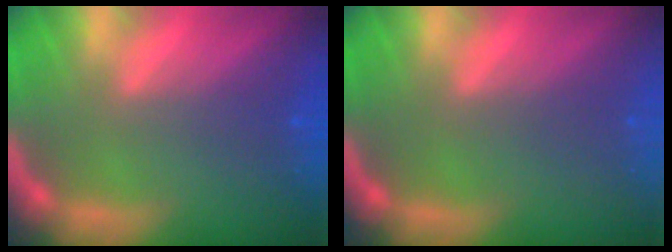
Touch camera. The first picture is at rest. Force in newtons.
{"total": 0.0}